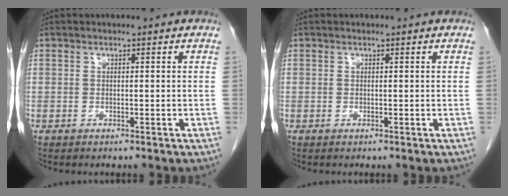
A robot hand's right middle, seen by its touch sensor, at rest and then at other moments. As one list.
[{"total": 0.0}]